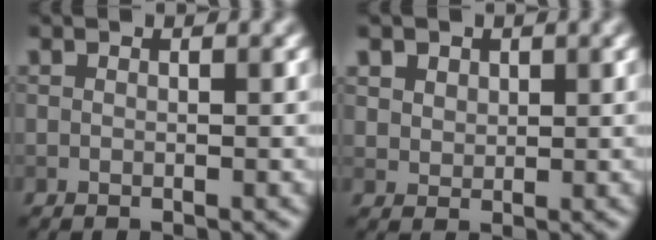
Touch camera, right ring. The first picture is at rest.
{"total": 3.1, "force": [1.8, 2.2, 1.3], "torque": [-0.043, 0.004, 0.041]}